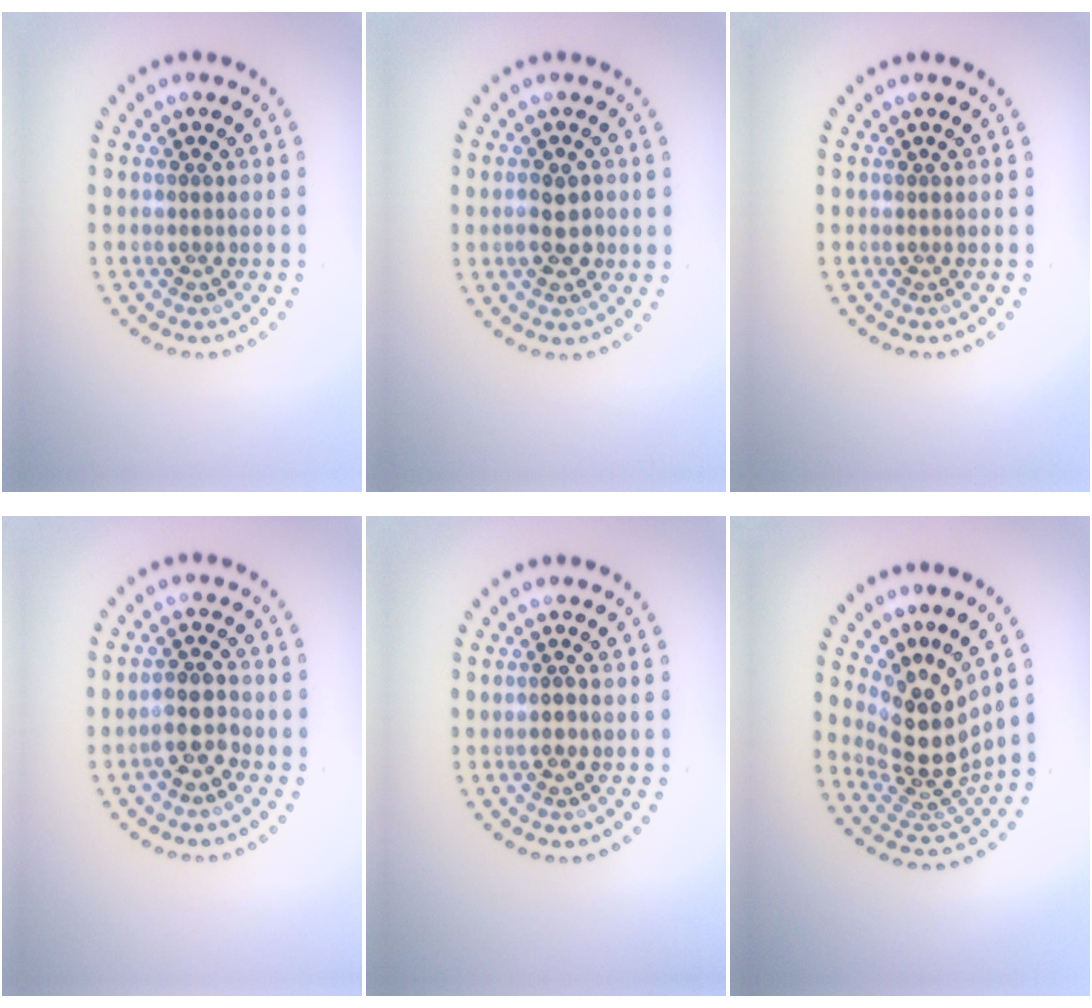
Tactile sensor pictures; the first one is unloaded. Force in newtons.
{"total": 2.5, "press": 2.4, "slide": 0.4}
{"total": 0.0}
{"total": 2.7, "press": 2.5, "slide": 0.9}
{"total": 0.8, "press": 0.7, "slide": 0.4}
{"total": 5.1, "press": 3.6, "slide": 3.6}